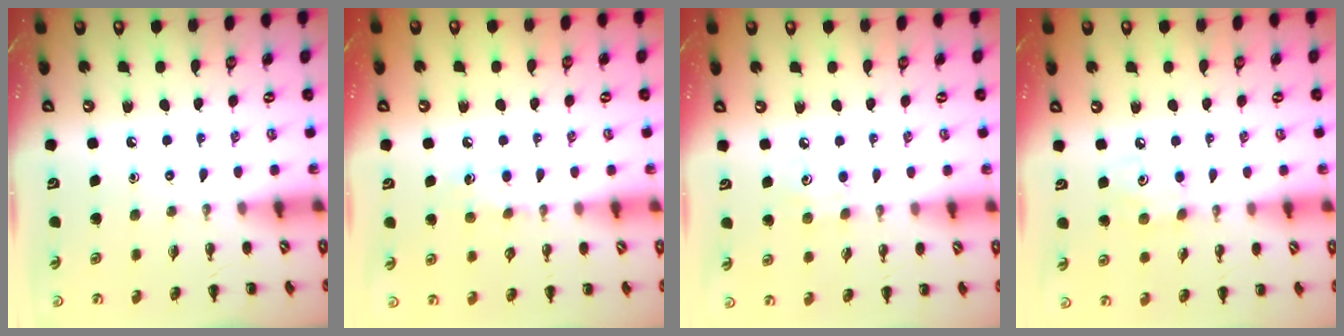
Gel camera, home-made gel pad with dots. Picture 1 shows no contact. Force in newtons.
{"total": 5.5, "press": 5.2, "slide": 1.7}
{"total": 4.3, "press": 4.1, "slide": 1.1}
{"total": 5.4, "press": 5.3, "slide": 1.1}